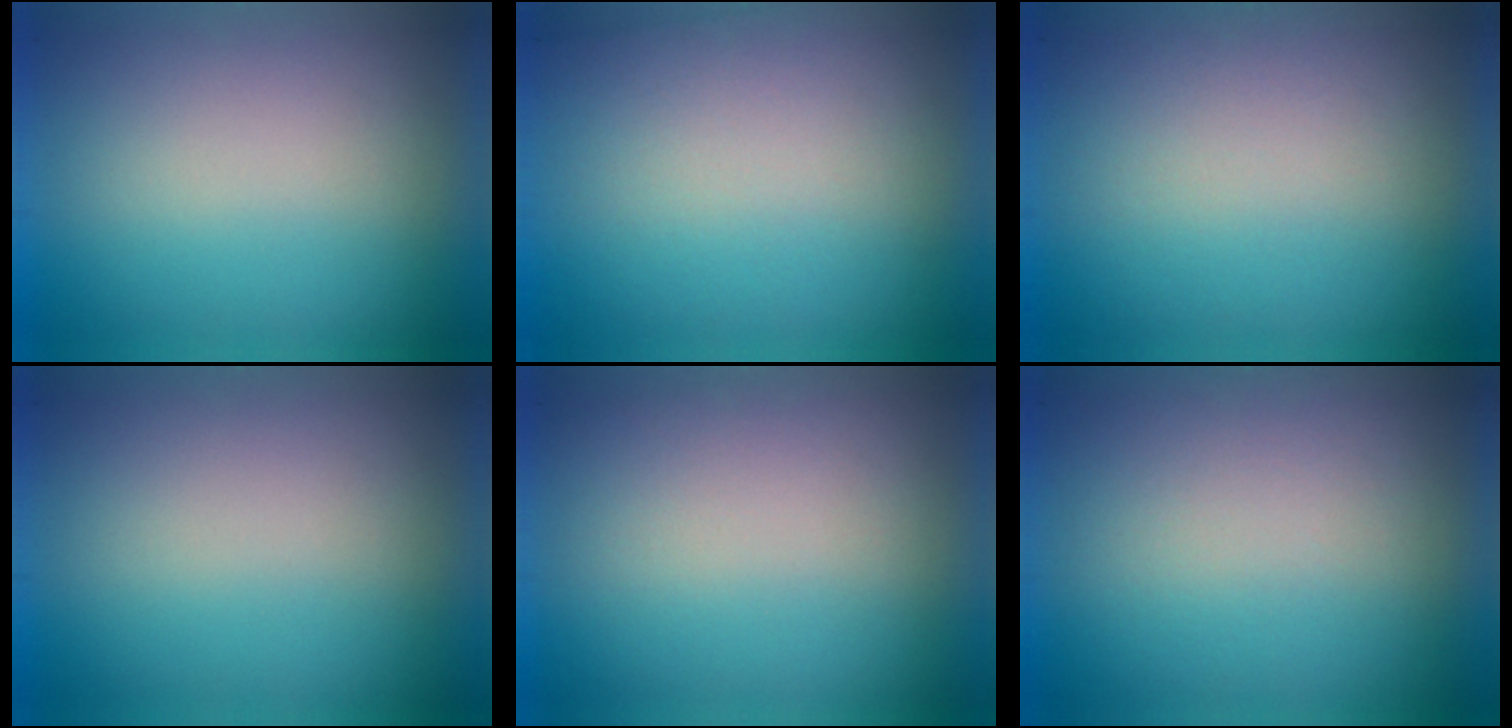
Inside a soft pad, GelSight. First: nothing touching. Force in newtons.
{"total": 3.0}
{"total": 2.6}
{"total": 0.0}
{"total": 1.4}
{"total": 4.1}